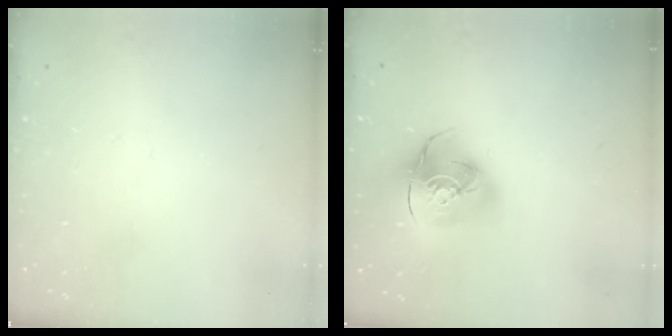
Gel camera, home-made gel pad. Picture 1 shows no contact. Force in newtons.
{"total": 16.0, "press": 15.8, "slide": 2.1}